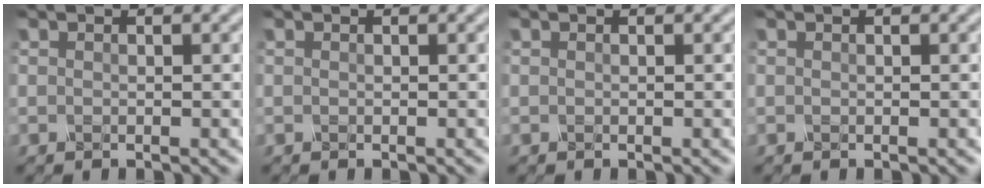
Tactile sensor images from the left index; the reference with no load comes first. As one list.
[{"total": 0.0}, {"total": 0.0}, {"total": 0.0}]